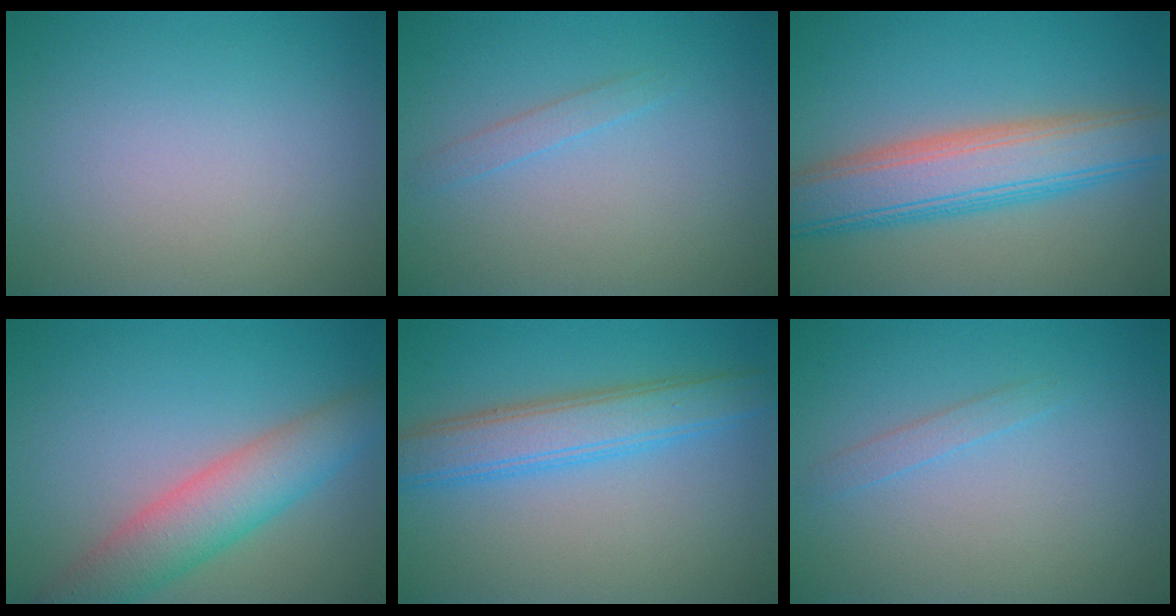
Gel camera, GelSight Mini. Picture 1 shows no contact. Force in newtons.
{"total": 1.1, "press": 1.1, "slide": 0.0}
{"total": 7.4, "press": 7.4, "slide": 0.4}
{"total": 5.8, "press": 5.8, "slide": 0.1}
{"total": 4.9, "press": 4.9, "slide": 0.1}
{"total": 1.1, "press": 1.1, "slide": 0.0}